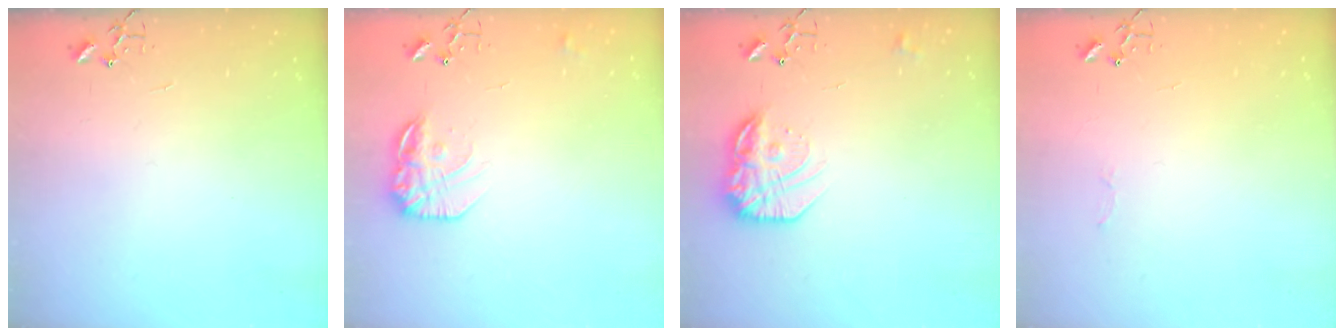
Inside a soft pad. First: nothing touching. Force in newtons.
{"total": 13.6, "press": 13.6, "slide": 0.7}
{"total": 17.3, "press": 17.2, "slide": 1.2}
{"total": 2.5, "press": 2.5, "slide": 0.4}